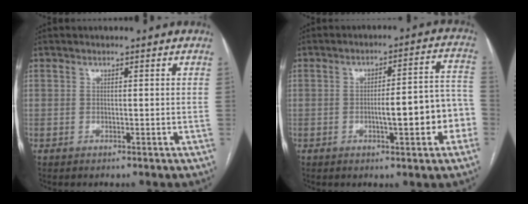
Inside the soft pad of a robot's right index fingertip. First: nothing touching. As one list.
[{"total": 9.9, "force": [-2.6, 2.2, 9.3], "torque": [-0.118, 0.031, -0.028]}]